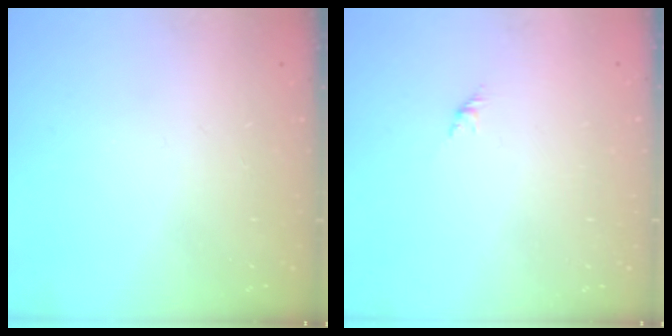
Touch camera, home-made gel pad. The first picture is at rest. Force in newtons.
{"total": 1.6, "press": 1.5, "slide": 0.7}